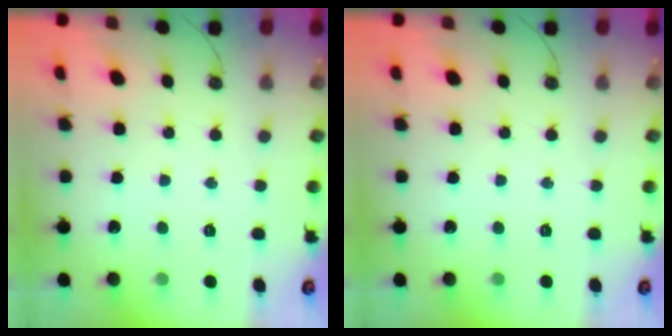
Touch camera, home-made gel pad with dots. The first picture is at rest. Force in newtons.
{"total": 0.0}